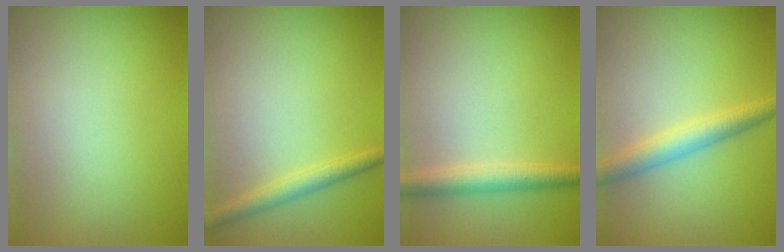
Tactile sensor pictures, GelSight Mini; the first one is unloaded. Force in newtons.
{"total": 1.9, "press": 1.9, "slide": 0.2}
{"total": 2.7, "press": 2.7, "slide": 0.1}
{"total": 3.0, "press": 3.0, "slide": 0.0}